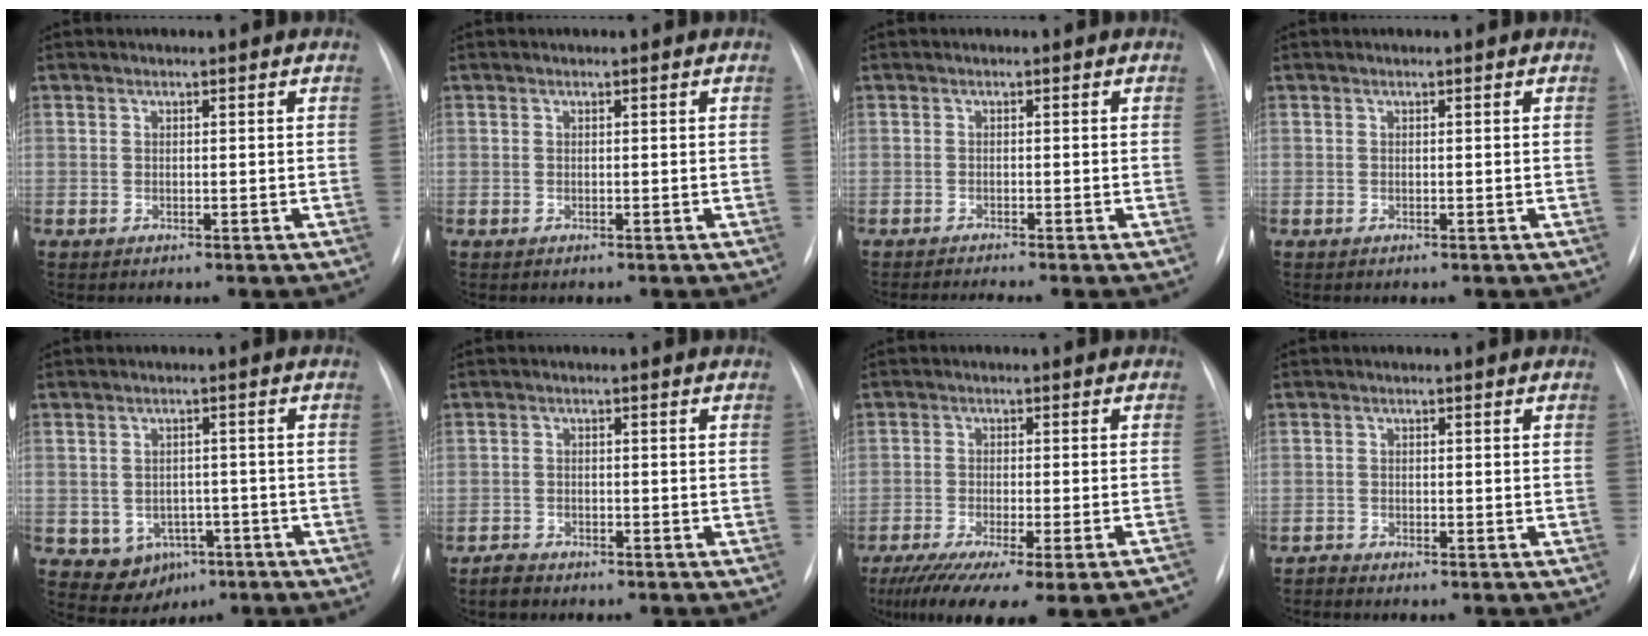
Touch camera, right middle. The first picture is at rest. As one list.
[{"total": 0.0}, {"total": 3.0, "force": [-2.6, -0.8, 1.3], "torque": [-0.019, -0.007, -0.040]}, {"total": 0.0}, {"total": 5.7, "force": [-2.4, 4.8, 1.9], "torque": [-0.030, 0.009, -0.019]}, {"total": 2.0, "force": [-1.8, 0.8, 0.3], "torque": [-0.017, -0.003, -0.030]}, {"total": 19.9, "force": [-16.2, 2.2, 11.3], "torque": [-0.143, -0.037, -0.220]}, {"total": 0.9, "force": [-0.8, -0.1, -0.2], "torque": [0.002, -0.007, -0.017]}]